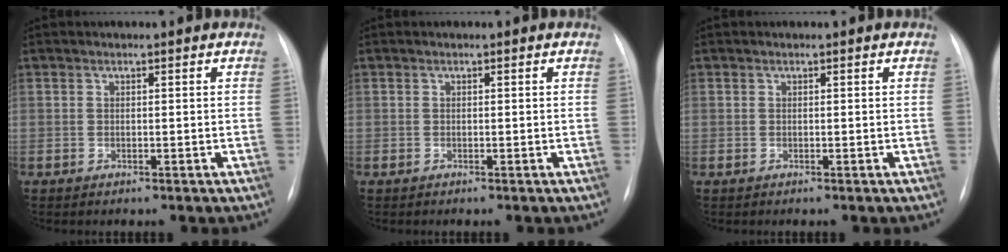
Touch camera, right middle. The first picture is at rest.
{"total": 0.0}
{"total": 0.0}